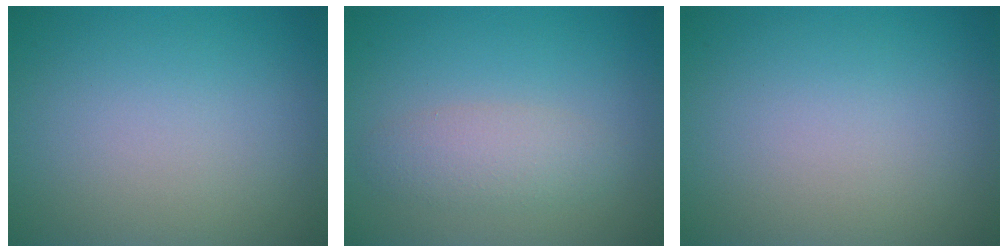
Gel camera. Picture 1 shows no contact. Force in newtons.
{"total": 2.6, "press": 2.6, "slide": 0.2}
{"total": 0.0}